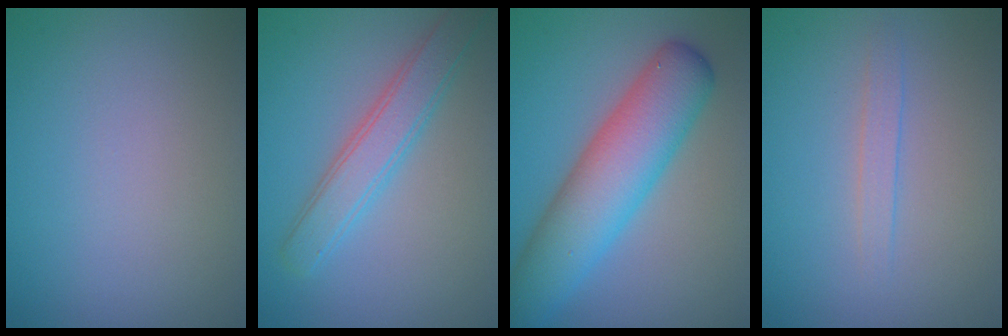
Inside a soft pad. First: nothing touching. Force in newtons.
{"total": 3.7, "press": 3.7, "slide": 0.1}
{"total": 8.5, "press": 8.5, "slide": 0.2}
{"total": 1.3, "press": 1.3, "slide": 0.1}